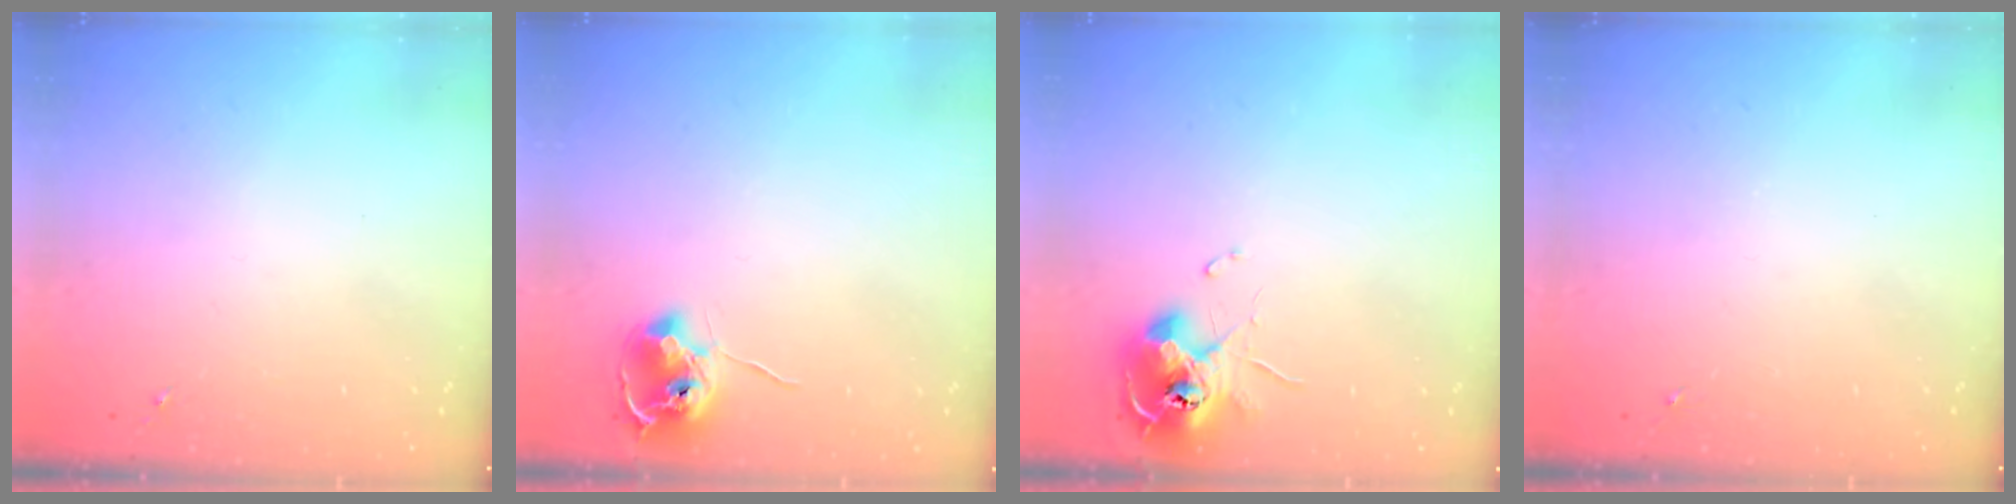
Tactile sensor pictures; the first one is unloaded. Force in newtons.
{"total": 9.1, "press": 9.1, "slide": 0.6}
{"total": 11.3, "press": 11.3, "slide": 0.6}
{"total": 0.0}